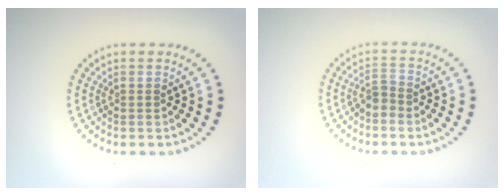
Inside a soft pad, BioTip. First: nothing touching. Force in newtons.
{"total": 1.7, "press": 1.2, "slide": 1.1}